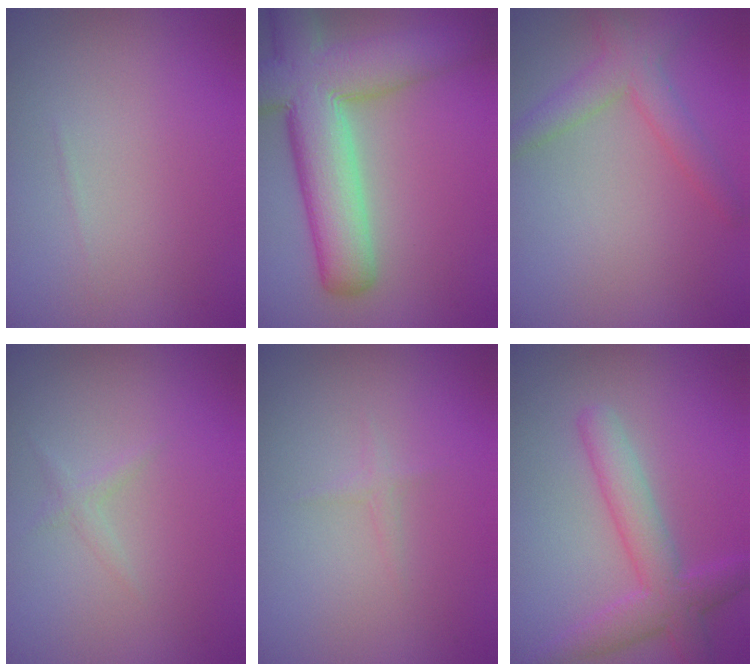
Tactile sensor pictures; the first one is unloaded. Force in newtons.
{"total": 10.4, "press": 10.3, "slide": 0.8}
{"total": 3.1, "press": 3.1, "slide": 0.1}
{"total": 0.8, "press": 0.8, "slide": 0.0}
{"total": 0.7, "press": 0.7, "slide": 0.1}
{"total": 4.5, "press": 4.5, "slide": 0.3}